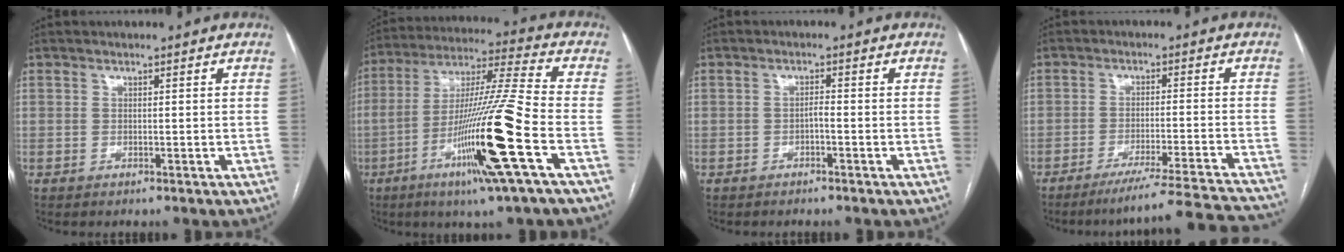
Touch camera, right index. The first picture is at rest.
{"total": 19.6, "force": [-7.1, -1.0, 18.3], "torque": [-0.356, -0.023, -0.136]}
{"total": 1.0, "force": [-0.6, 0.3, 0.8], "torque": [-0.013, 0.004, -0.010]}
{"total": 20.2, "force": [-19.1, -0.4, 6.7], "torque": [-0.046, -0.014, -0.250]}